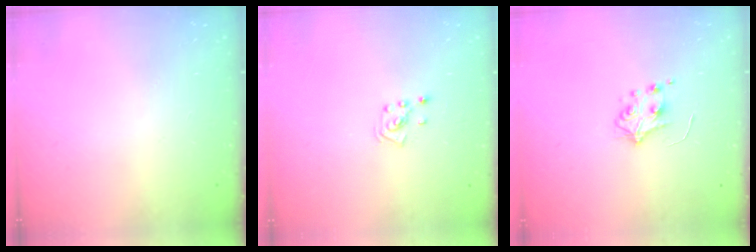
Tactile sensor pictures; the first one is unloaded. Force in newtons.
{"total": 2.6, "press": 2.6, "slide": 0.5}
{"total": 4.9, "press": 4.8, "slide": 0.5}